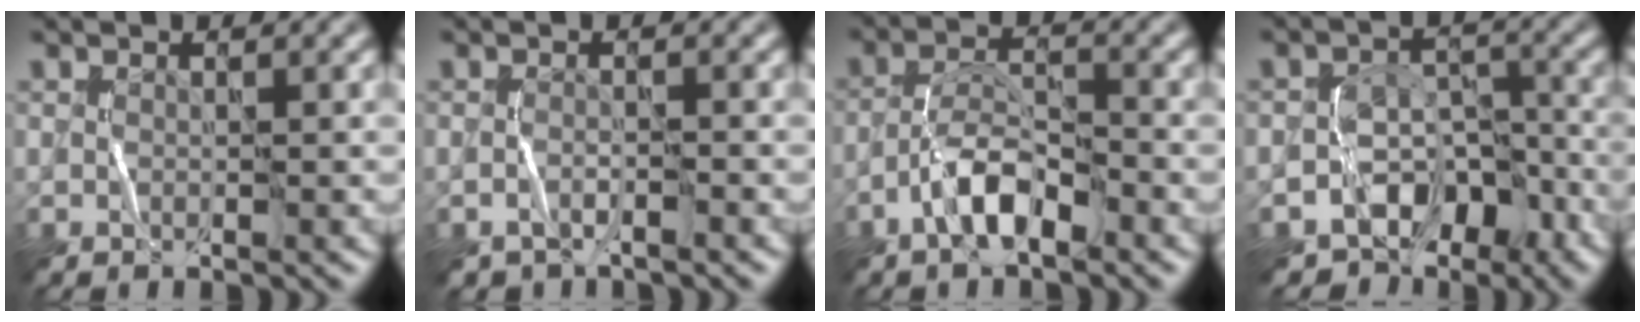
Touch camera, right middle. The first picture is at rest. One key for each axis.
{"total": 1.2, "fx": -1.2, "fy": 0.2, "fz": 0.3, "tx": -0.005, "ty": 0.000, "tz": -0.023}
{"total": 4.2, "fx": -2.6, "fy": 1.4, "fz": 3.0, "tx": -0.054, "ty": 0.014, "tz": -0.054}
{"total": 7.9, "fx": -5.6, "fy": 4.8, "fz": 2.8, "tx": -0.014, "ty": 0.001, "tz": -0.086}